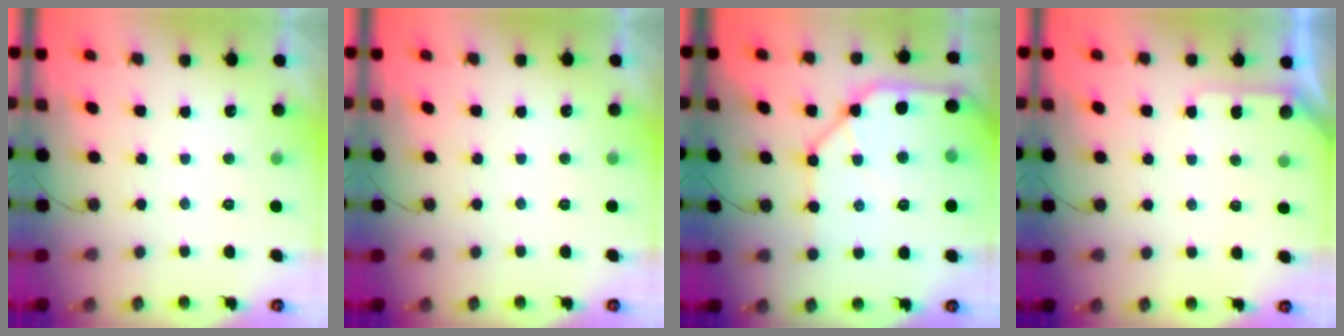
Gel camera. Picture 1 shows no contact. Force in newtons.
{"total": 0.0}
{"total": 13.4, "press": 13.3, "slide": 1.4}
{"total": 4.9, "press": 4.9, "slide": 0.4}